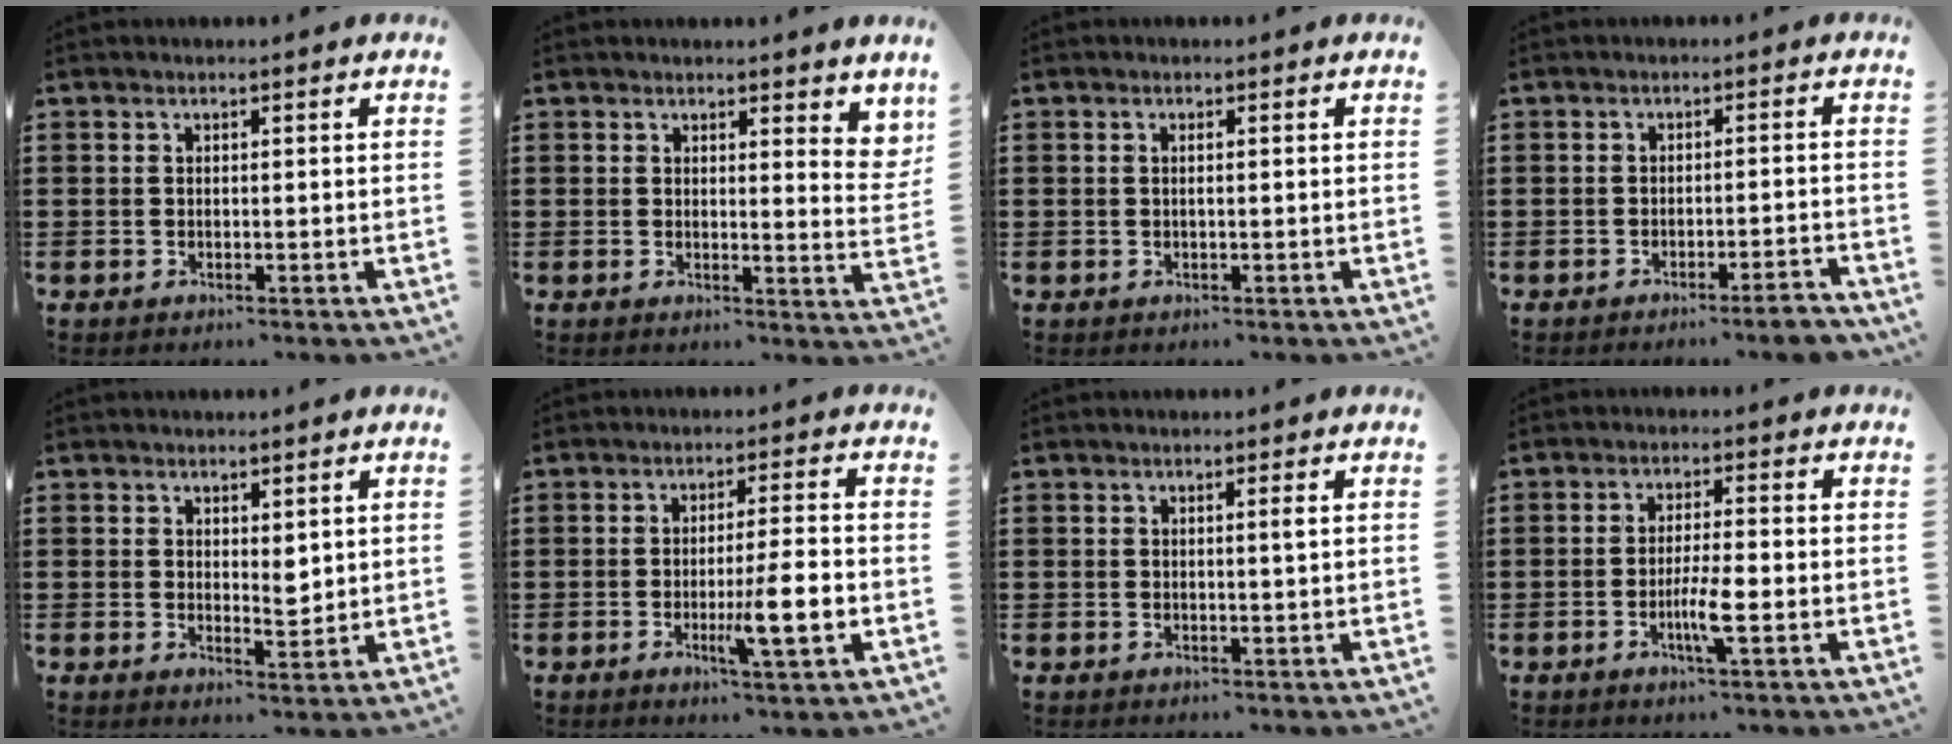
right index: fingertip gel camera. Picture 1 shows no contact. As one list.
[{"total": 2.7, "force": [2.4, 0.7, 1.2], "torque": [-0.016, -0.004, 0.041]}, {"total": 0.6, "force": [0.0, 0.0, 0.6], "torque": [-0.012, -0.003, 0.001]}, {"total": 3.3, "force": [-2.7, -0.1, 1.8], "torque": [-0.030, -0.006, -0.051]}, {"total": 2.6, "force": [1.4, 1.3, 1.8], "torque": [-0.020, -0.004, 0.023]}, {"total": 8.1, "force": [-2.1, 0.7, 7.8], "torque": [-0.129, -0.012, -0.034]}, {"total": 1.0, "force": [0.3, -0.2, 0.9], "torque": [-0.016, -0.003, 0.004]}, {"total": 5.0, "force": [-1.5, 0.6, 4.8], "torque": [-0.087, -0.006, -0.029]}]